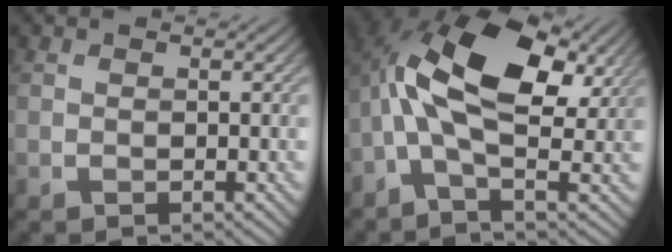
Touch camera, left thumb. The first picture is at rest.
{"total": 13.0, "force": [2.1, 6.3, 11.2], "torque": [-0.218, 0.004, 0.027]}